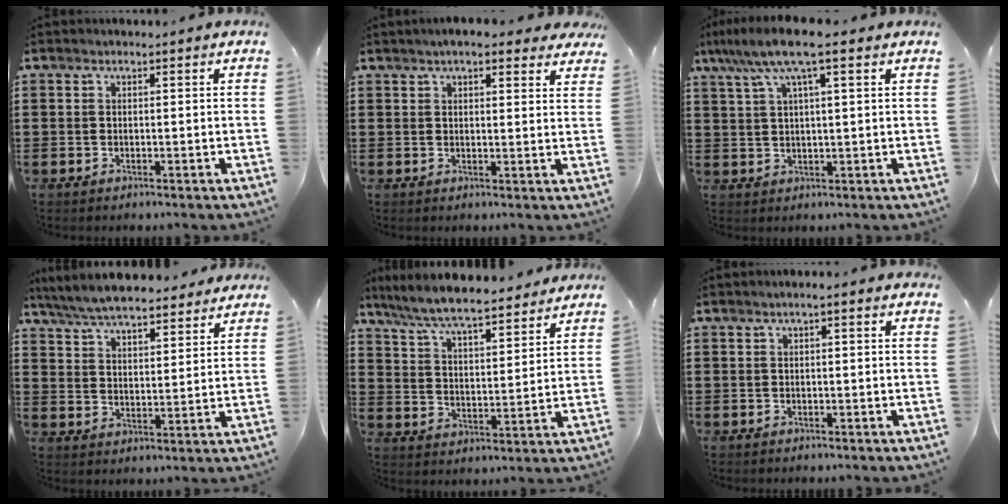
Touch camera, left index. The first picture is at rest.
{"total": 4.2, "force": [3.6, 0.8, 2.1], "torque": [-0.051, 0.000, 0.065]}
{"total": 7.9, "force": [4.4, 1.0, 6.5], "torque": [-0.135, 0.000, 0.075]}
{"total": 6.8, "force": [6.5, 0.8, 1.8], "torque": [-0.062, -0.025, 0.119]}
{"total": 7.2, "force": [6.7, 0.5, 2.7], "torque": [-0.079, -0.037, 0.115]}
{"total": 0.8, "force": [0.1, 0.0, 0.8], "torque": [-0.012, -0.002, 0.001]}